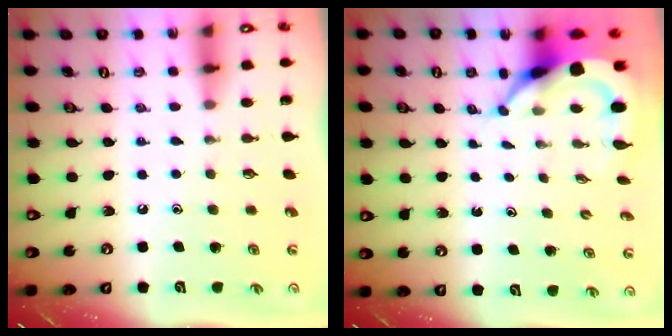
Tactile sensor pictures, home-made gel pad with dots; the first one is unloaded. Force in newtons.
{"total": 5.9, "press": 5.8, "slide": 0.7}